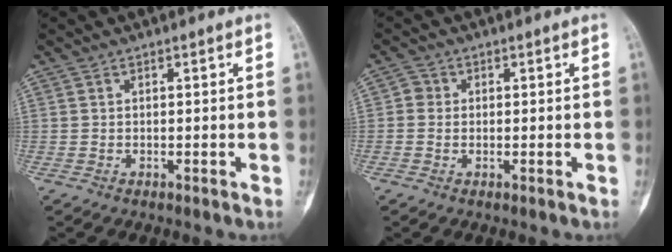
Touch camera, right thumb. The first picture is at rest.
{"total": 0.7, "force": [0.2, 0.6, 0.4], "torque": [-0.002, 0.001, 0.000]}